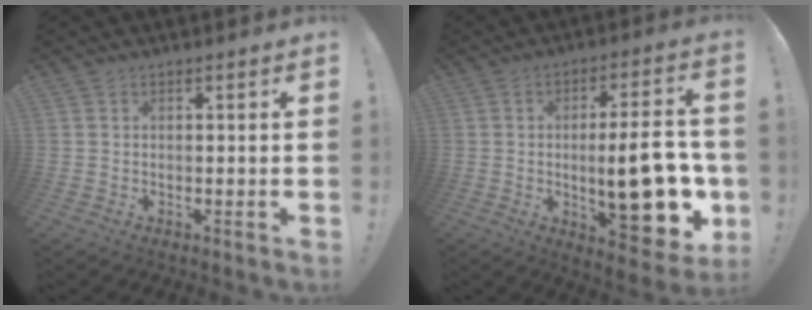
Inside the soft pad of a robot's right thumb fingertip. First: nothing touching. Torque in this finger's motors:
{"motor_torque": [2.30, 2.48, 0.97, 0.98, 0.12]}